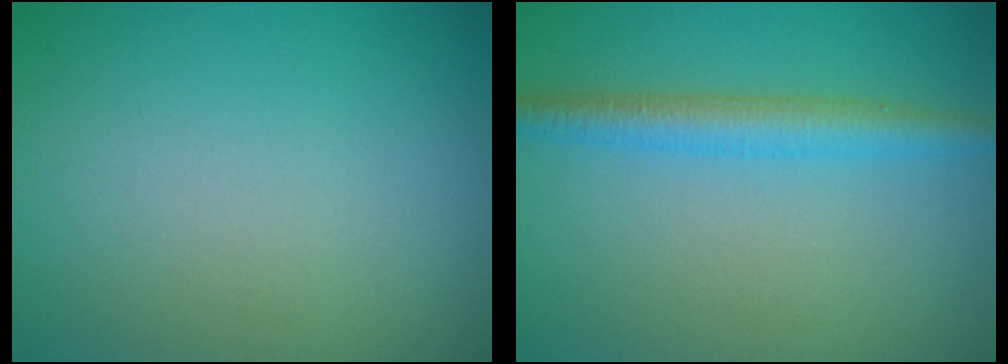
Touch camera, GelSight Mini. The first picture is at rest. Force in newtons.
{"total": 3.5, "press": 3.5, "slide": 0.1}